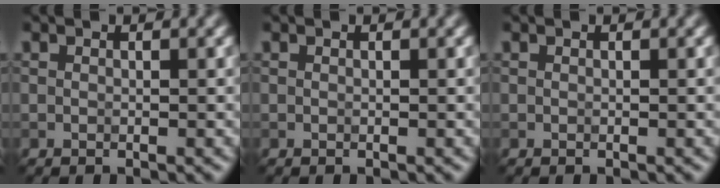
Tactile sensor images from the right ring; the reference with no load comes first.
{"total": 0.0}
{"total": 0.0}